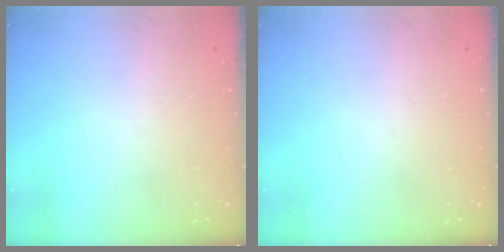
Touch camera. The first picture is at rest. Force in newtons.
{"total": 0.0}